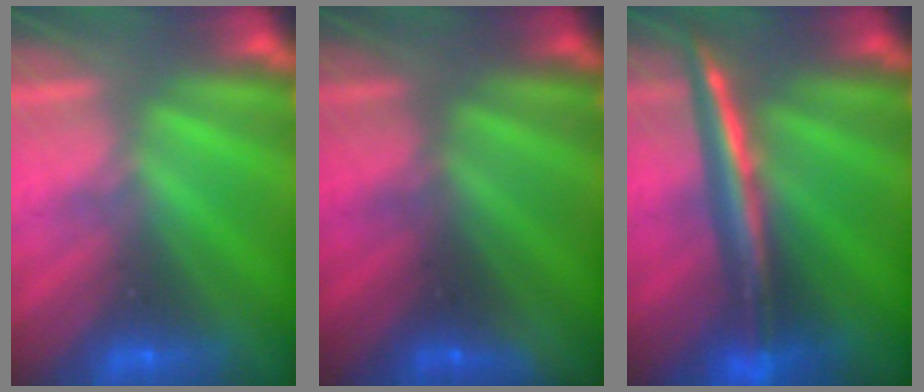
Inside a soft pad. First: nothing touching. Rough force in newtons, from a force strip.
{"total": 1.6}
{"total": 2.9}